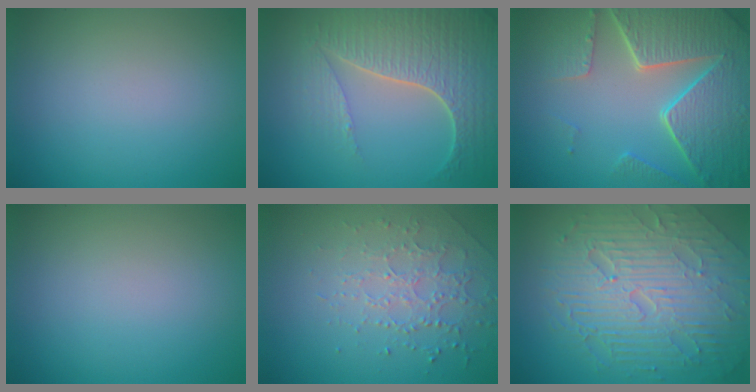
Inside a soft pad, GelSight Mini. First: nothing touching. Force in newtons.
{"total": 6.8, "press": 5.2, "slide": 4.3}
{"total": 8.3, "press": 5.9, "slide": 5.8}
{"total": 0.0}
{"total": 2.1, "press": 1.9, "slide": 0.9}
{"total": 9.7, "press": 6.2, "slide": 7.4}